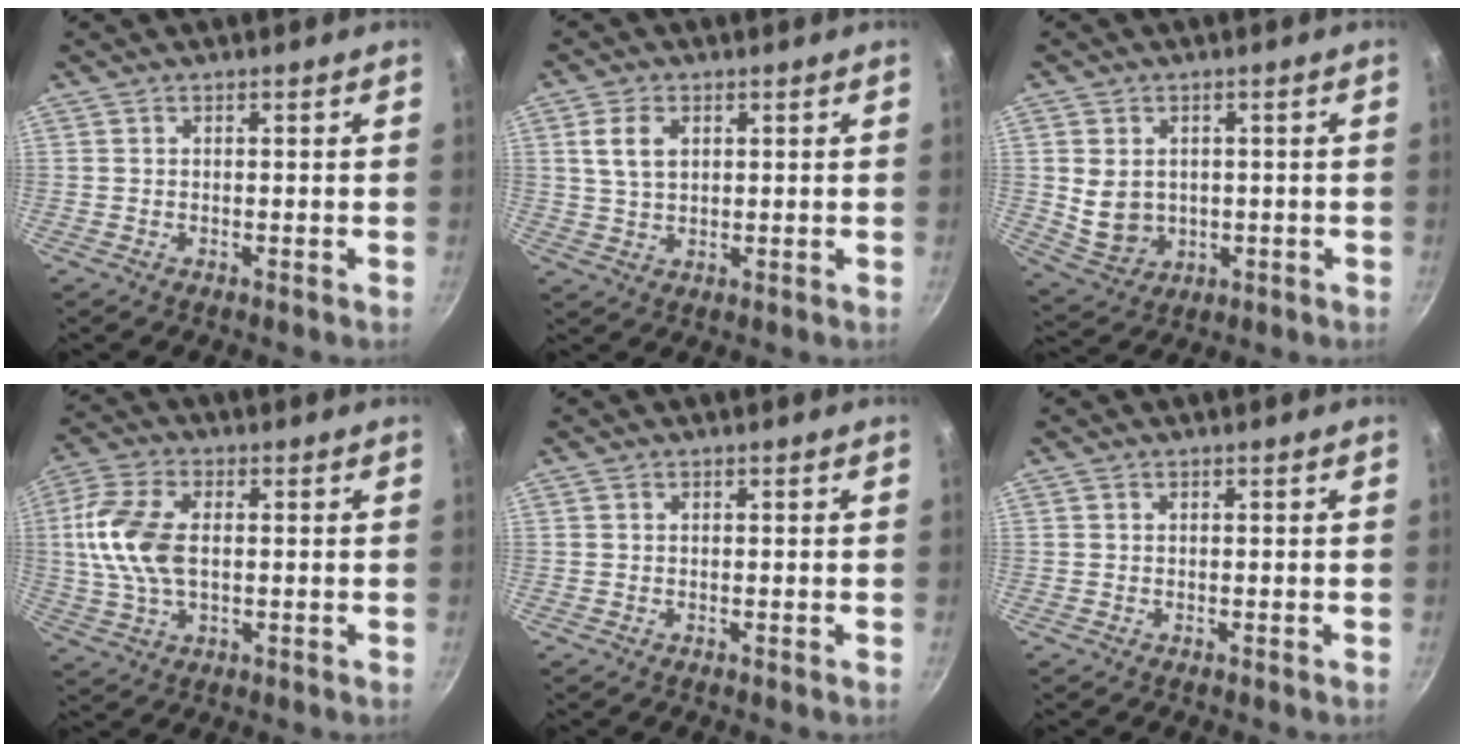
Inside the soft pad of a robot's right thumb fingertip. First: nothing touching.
{"total": 5.4, "force": [1.7, 3.5, 3.7], "torque": [-0.061, -0.001, 0.035]}
{"total": 7.5, "force": [0.2, 6.3, 4.2], "torque": [-0.060, -0.007, 0.025]}
{"total": 12.3, "force": [0.9, 7.0, 10.0], "torque": [-0.202, 0.014, 0.010]}
{"total": 0.0}
{"total": 0.0}